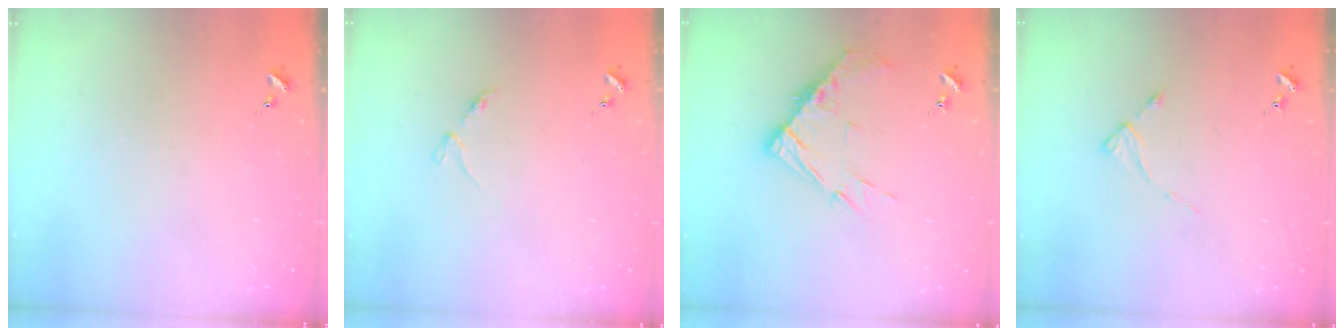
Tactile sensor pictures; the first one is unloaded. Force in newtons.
{"total": 2.9, "press": 2.8, "slide": 0.4}
{"total": 11.1, "press": 11.0, "slide": 1.1}
{"total": 2.0, "press": 2.0, "slide": 0.3}